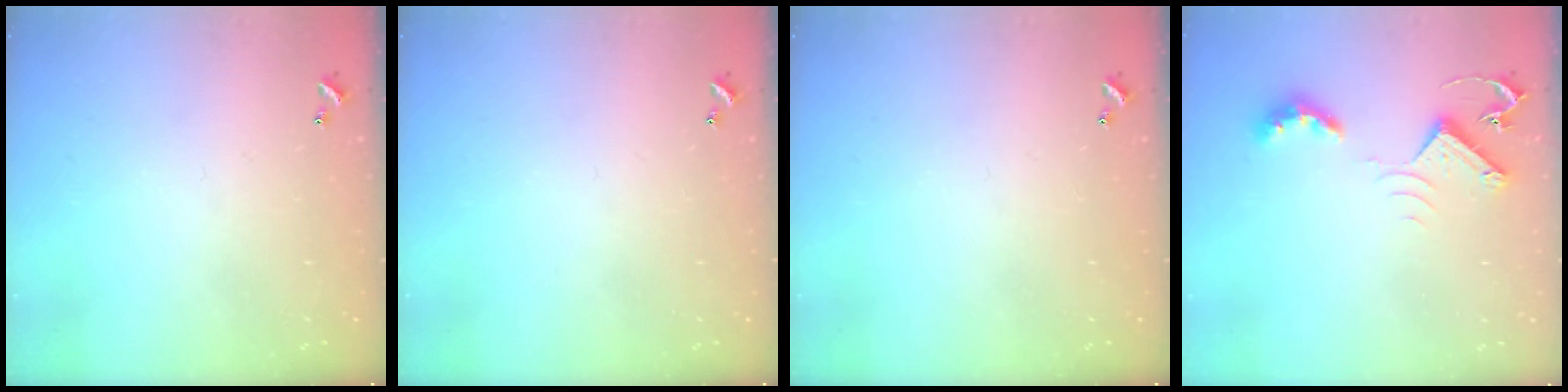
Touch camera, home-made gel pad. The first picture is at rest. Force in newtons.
{"total": 0.0}
{"total": 0.0}
{"total": 8.8, "press": 8.7, "slide": 0.6}